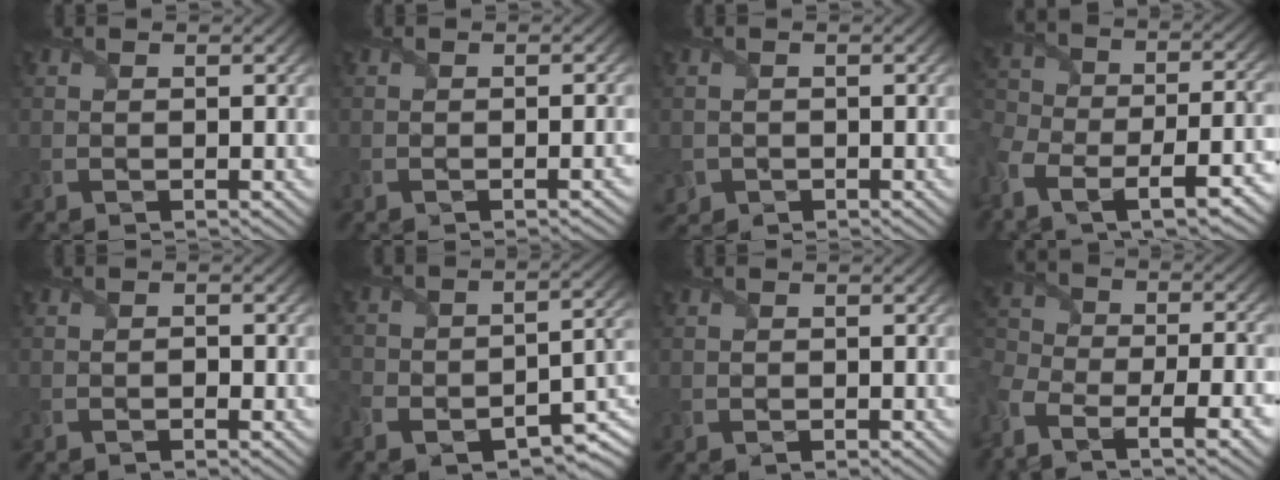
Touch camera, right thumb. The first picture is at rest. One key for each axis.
{"total": 0.8, "fx": -0.5, "fy": -0.2, "fz": 0.6, "tx": -0.007, "ty": -0.001, "tz": -0.007}
{"total": 1.6, "fx": -0.6, "fy": 1.4, "fz": 0.0, "tx": 0.000, "ty": -0.011, "tz": -0.015}
{"total": 11.9, "fx": -6.6, "fy": 6.1, "fz": 7.8, "tx": -0.170, "ty": -0.034, "tz": -0.088}
{"total": 0.7, "fx": -0.4, "fy": 0.4, "fz": 0.5, "tx": -0.008, "ty": 0.001, "tz": -0.005}
{"total": 9.7, "fx": -6.2, "fy": 5.0, "fz": 5.6, "tx": -0.095, "ty": -0.033, "tz": -0.100}
{"total": 0.0}
{"total": 10.0, "fx": -5.9, "fy": 4.2, "fz": 6.9, "tx": -0.163, "ty": -0.029, "tz": -0.094}